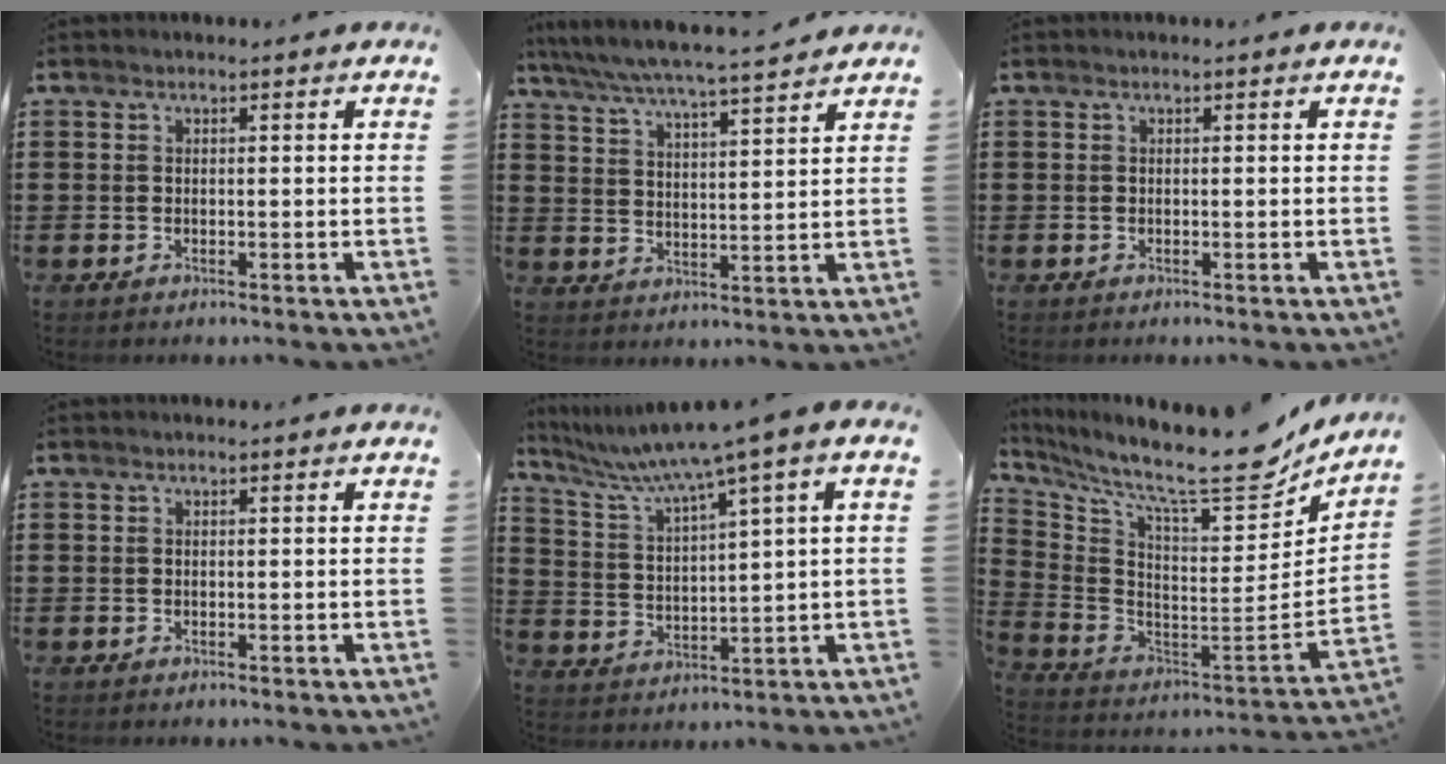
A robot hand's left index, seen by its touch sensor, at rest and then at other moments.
{"total": 5.5, "force": [5.1, -0.2, 2.2], "torque": [-0.063, -0.029, 0.085]}
{"total": 0.0}
{"total": 0.0}
{"total": 6.6, "force": [4.6, -0.3, 4.7], "torque": [-0.112, -0.033, 0.070]}
{"total": 11.8, "force": [9.6, 1.6, 6.7], "torque": [-0.135, -0.089, 0.152]}